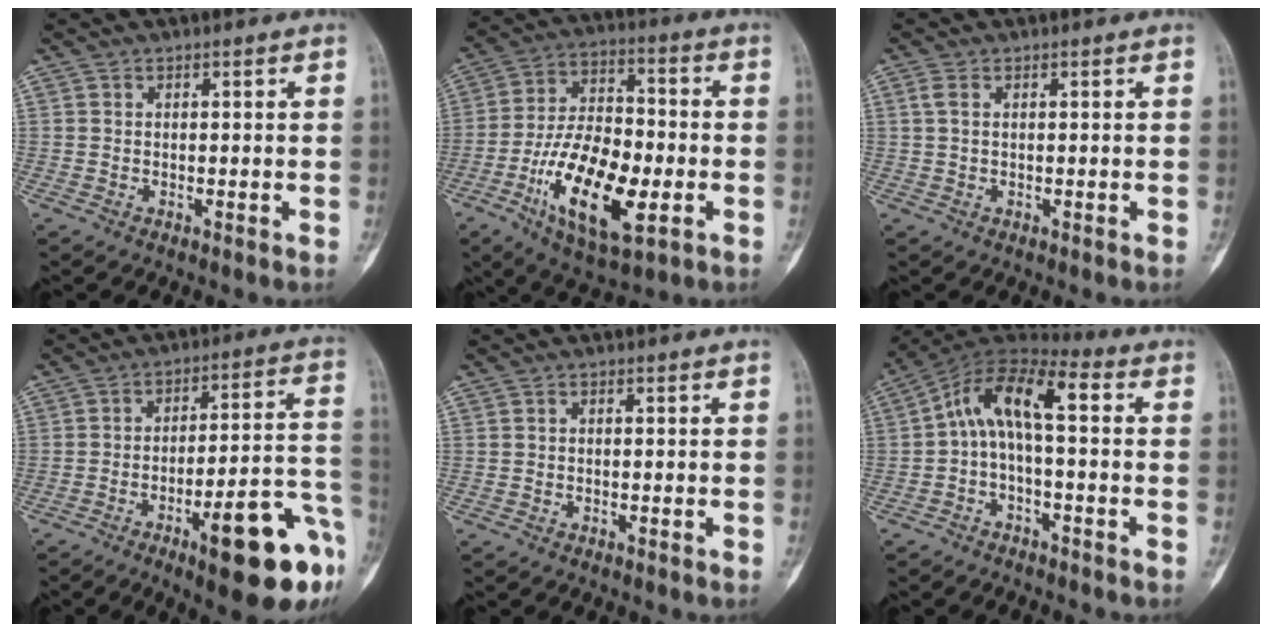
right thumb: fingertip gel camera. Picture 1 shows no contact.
{"total": 19.4, "force": [-5.9, 8.9, 16.3], "torque": [-0.279, 0.019, -0.095]}
{"total": 1.7, "force": [0.5, 1.0, 1.3], "torque": [-0.038, 0.006, 0.010]}
{"total": 20.2, "force": [-9.0, 4.7, 17.4], "torque": [-0.184, 0.050, -0.120]}
{"total": 0.0}
{"total": 11.3, "force": [0.5, 5.0, 10.1], "torque": [-0.176, 0.054, -0.006]}